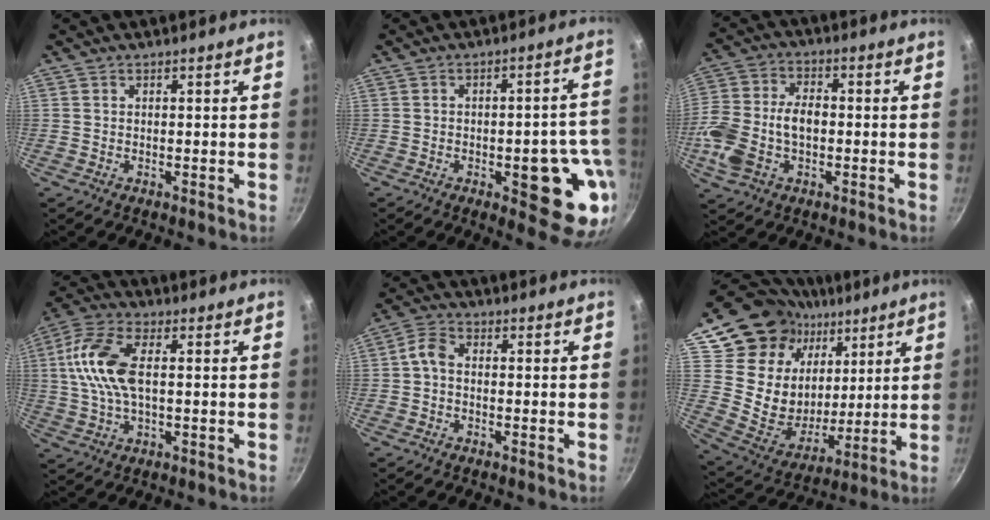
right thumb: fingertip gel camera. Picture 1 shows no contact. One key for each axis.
{"total": 14.6, "fx": -4.4, "fy": 5.9, "fz": 12.7, "tx": -0.100, "ty": 0.024, "tz": -0.054}
{"total": 13.1, "fx": -2.3, "fy": 8.3, "fz": 9.9, "tx": -0.192, "ty": 0.030, "tz": -0.052}
{"total": 12.0, "fx": 1.2, "fy": 6.0, "fz": 10.4, "tx": -0.218, "ty": 0.017, "tz": 0.011}
{"total": 3.5, "fx": -0.7, "fy": 2.3, "fz": 2.6, "tx": -0.058, "ty": 0.019, "tz": -0.025}
{"total": 22.6, "fx": 10.7, "fy": 16.7, "fz": 10.8, "tx": -0.176, "ty": -0.041, "tz": 0.197}